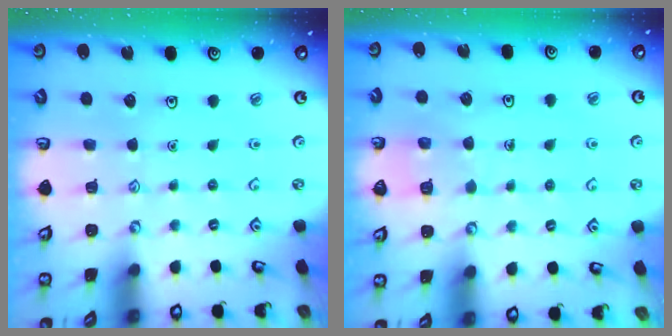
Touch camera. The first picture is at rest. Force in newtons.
{"total": 4.3, "press": 4.3, "slide": 0.3}